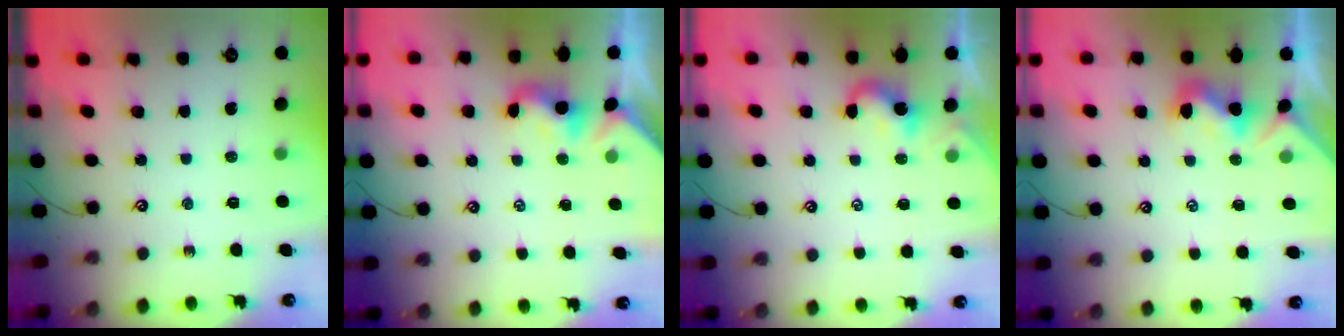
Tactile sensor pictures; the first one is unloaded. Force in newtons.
{"total": 2.0, "press": 1.9, "slide": 0.4}
{"total": 1.2, "press": 1.2, "slide": 0.2}
{"total": 1.3, "press": 1.2, "slide": 0.6}